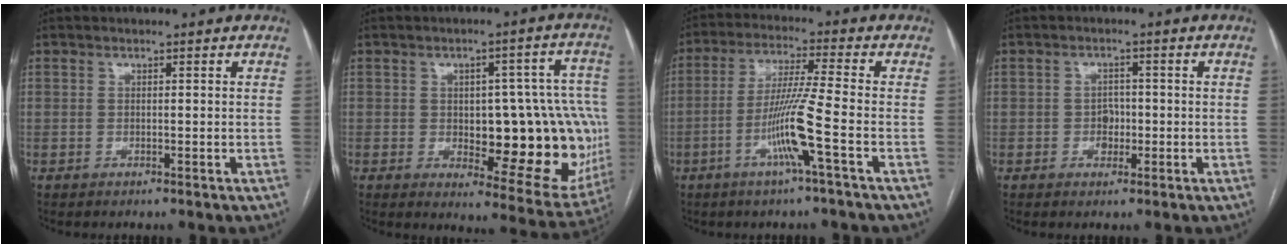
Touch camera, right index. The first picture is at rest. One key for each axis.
{"total": 20.5, "fx": -2.1, "fy": 7.8, "fz": 18.8, "tx": -0.158, "ty": 0.032, "tz": -0.001}
{"total": 9.3, "fx": -3.4, "fy": -1.5, "fz": 8.5, "tx": -0.169, "ty": -0.007, "tz": -0.069}
{"total": 2.5, "fx": -0.6, "fy": 2.0, "fz": 1.4, "tx": -0.015, "ty": 0.007, "tz": -0.006}